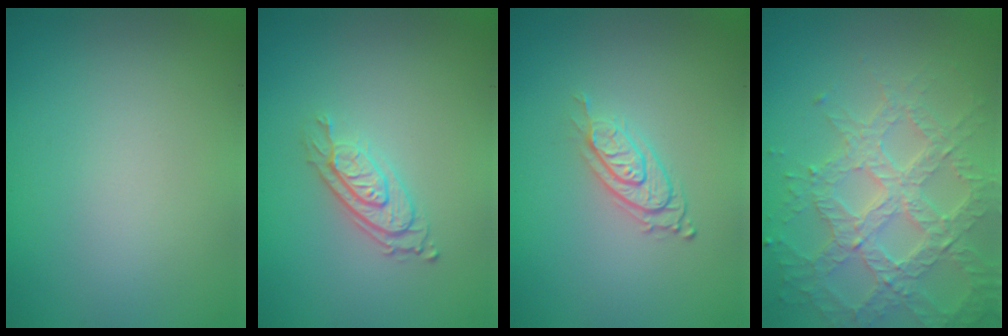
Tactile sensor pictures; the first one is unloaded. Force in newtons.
{"total": 2.8, "press": 2.0, "slide": 1.8}
{"total": 2.9, "press": 1.9, "slide": 2.2}
{"total": 5.9, "press": 4.8, "slide": 3.4}